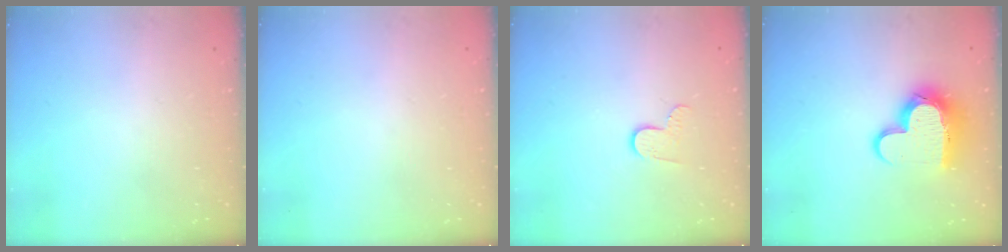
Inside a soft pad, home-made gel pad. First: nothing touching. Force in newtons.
{"total": 0.8, "press": 0.8, "slide": 0.1}
{"total": 6.4, "press": 6.4, "slide": 0.5}
{"total": 14.0, "press": 14.0, "slide": 1.0}